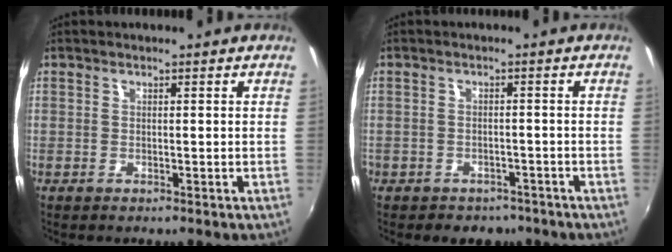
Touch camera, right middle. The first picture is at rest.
{"total": 5.2, "force": [-3.8, 3.5, 1.1], "torque": [-0.032, 0.004, -0.048]}